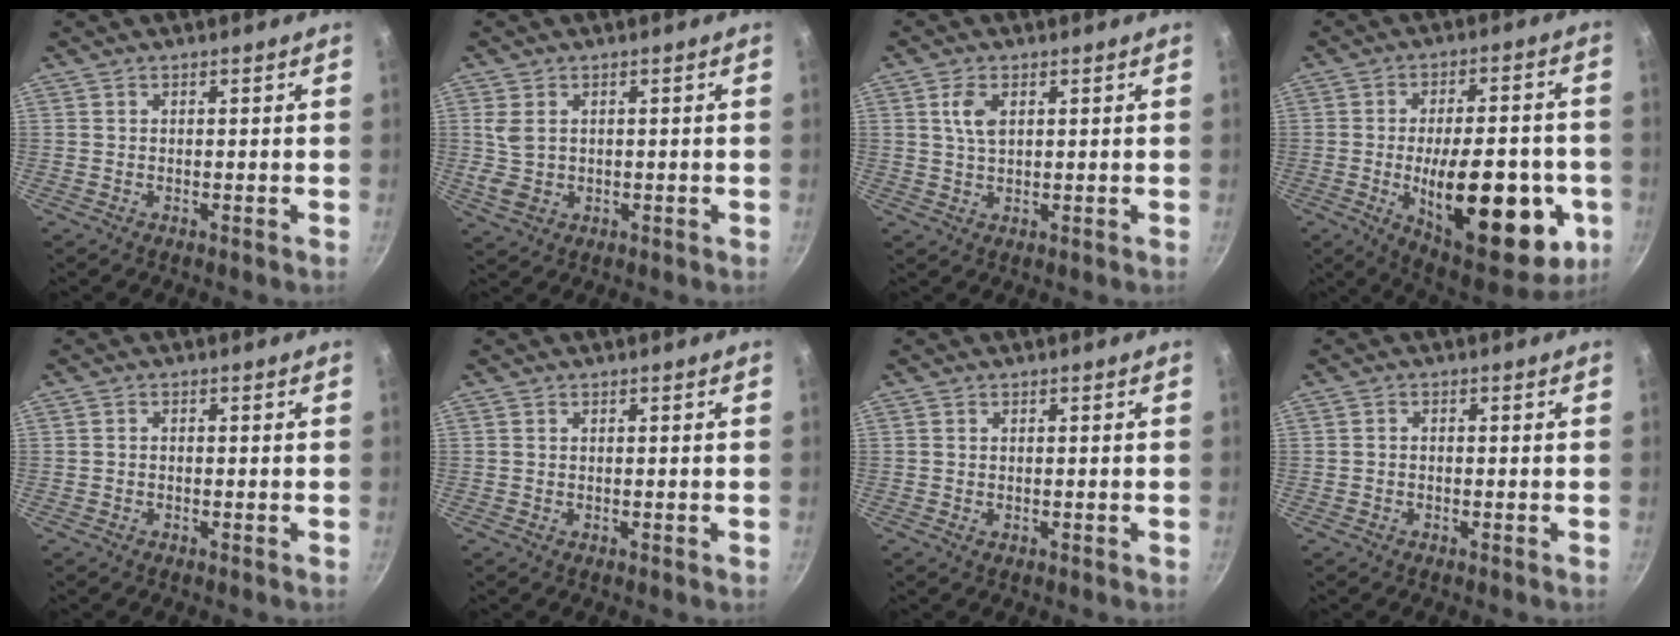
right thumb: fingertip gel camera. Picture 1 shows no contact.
{"total": 4.9, "force": [0.9, 3.6, 3.2], "torque": [-0.062, -0.001, 0.024]}
{"total": 4.3, "force": [1.3, 2.4, 3.3], "torque": [-0.060, -0.002, 0.028]}
{"total": 25.9, "force": [-6.1, 11.3, 22.5], "torque": [-0.279, 0.007, -0.071]}
{"total": 0.8, "force": [-0.3, 0.6, 0.5], "torque": [-0.012, 0.005, -0.006]}
{"total": 0.0}
{"total": 0.6, "force": [-0.1, 0.5, 0.4], "torque": [-0.004, 0.001, -0.002]}
{"total": 1.1, "force": [-0.4, 0.8, 0.6], "torque": [-0.015, 0.006, -0.008]}